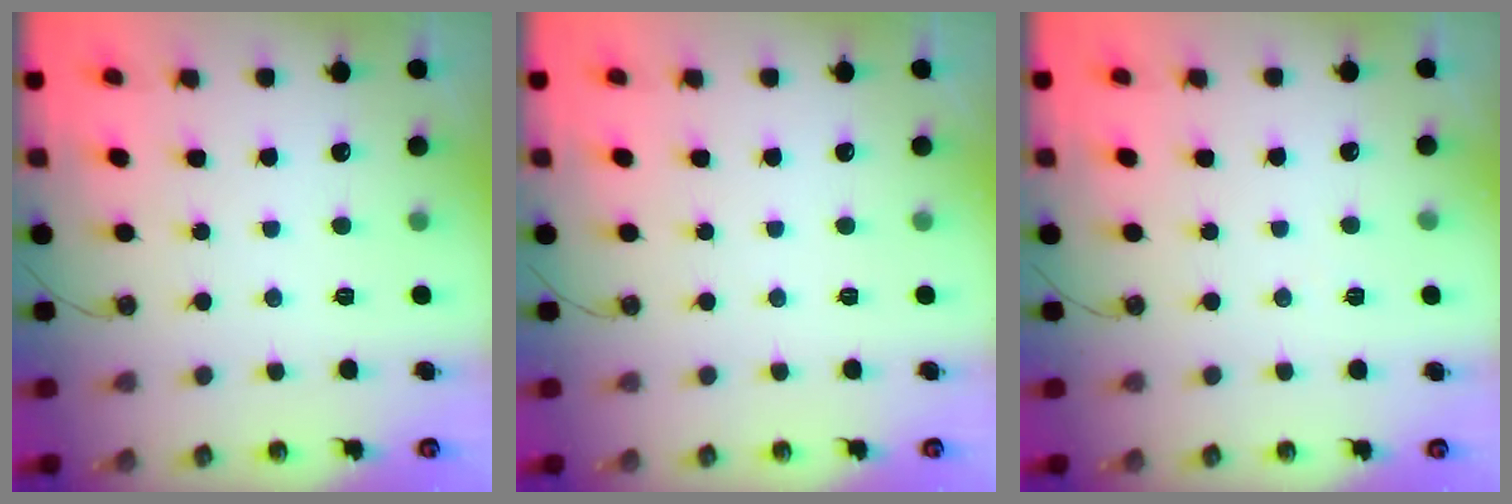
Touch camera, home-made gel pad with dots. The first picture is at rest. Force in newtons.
{"total": 0.0}
{"total": 4.9, "press": 2.3, "slide": 4.2}